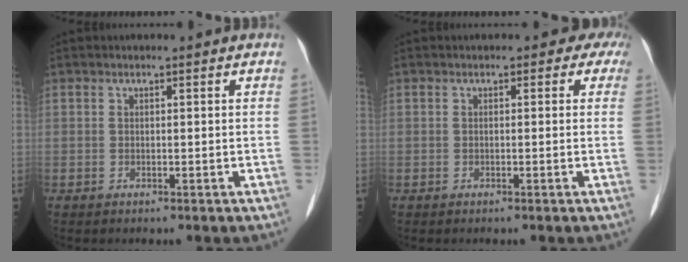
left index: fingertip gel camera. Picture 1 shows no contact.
{"total": 2.3, "force": [0.9, 1.9, 0.9], "torque": [0.007, 0.001, -0.010]}